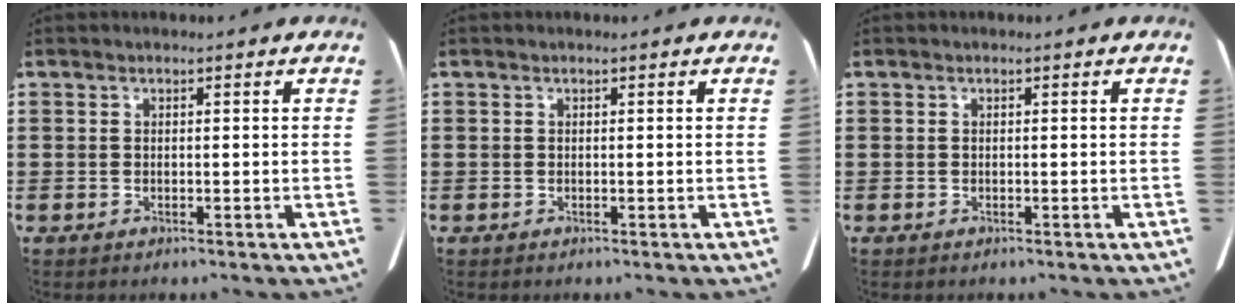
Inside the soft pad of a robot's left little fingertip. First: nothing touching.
{"total": 0.0}
{"total": 0.0}